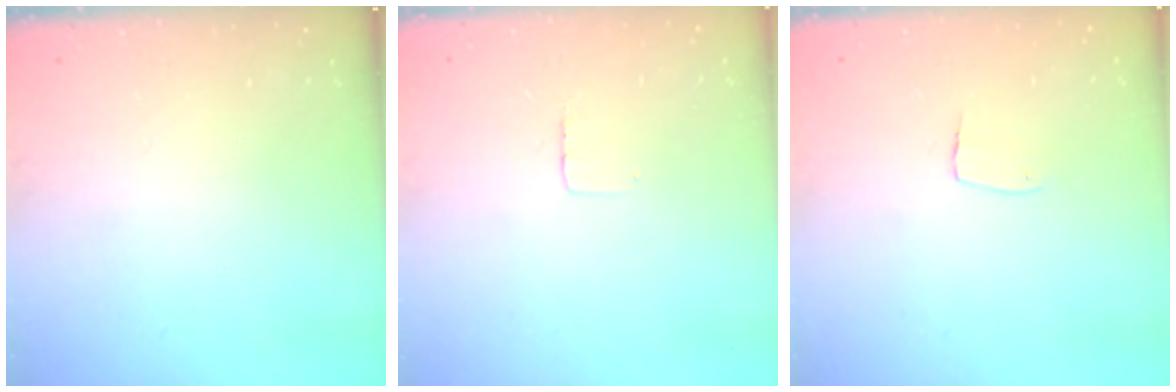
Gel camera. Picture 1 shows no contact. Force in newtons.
{"total": 2.3, "press": 2.3, "slide": 0.1}
{"total": 5.4, "press": 5.4, "slide": 0.3}